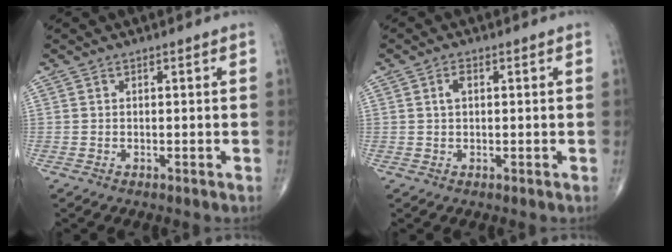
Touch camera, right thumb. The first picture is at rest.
{"total": 1.8, "force": [0.3, 1.0, 1.5], "torque": [-0.026, 0.006, 0.006]}